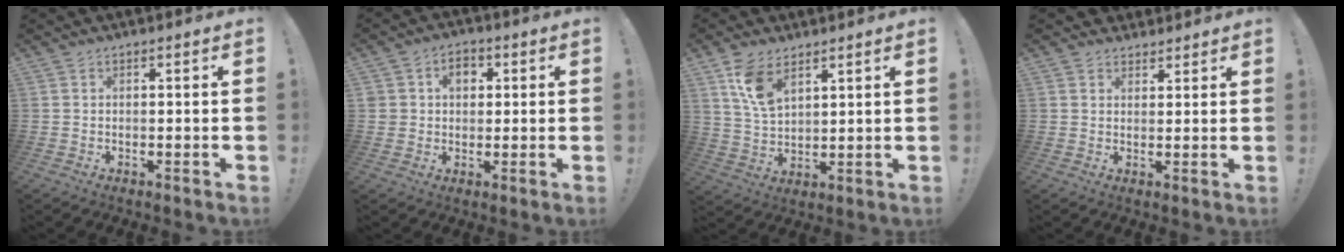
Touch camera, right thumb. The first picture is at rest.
{"total": 6.3, "force": [1.8, 5.3, 2.7], "torque": [-0.043, 0.002, 0.033]}
{"total": 9.6, "force": [5.8, 5.0, 5.8], "torque": [-0.109, -0.015, 0.112]}
{"total": 3.5, "force": [2.7, 2.3, 0.3], "torque": [0.001, -0.011, 0.049]}